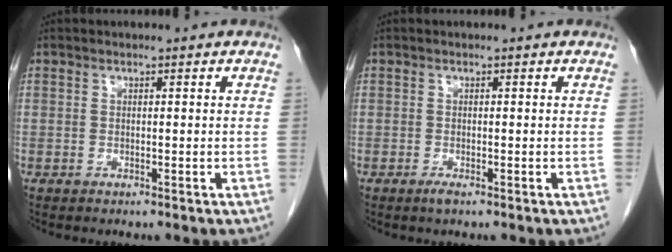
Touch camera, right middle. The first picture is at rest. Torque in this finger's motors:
{"motor_torque": [0.54, -0.09, 0.00, 0.01]}